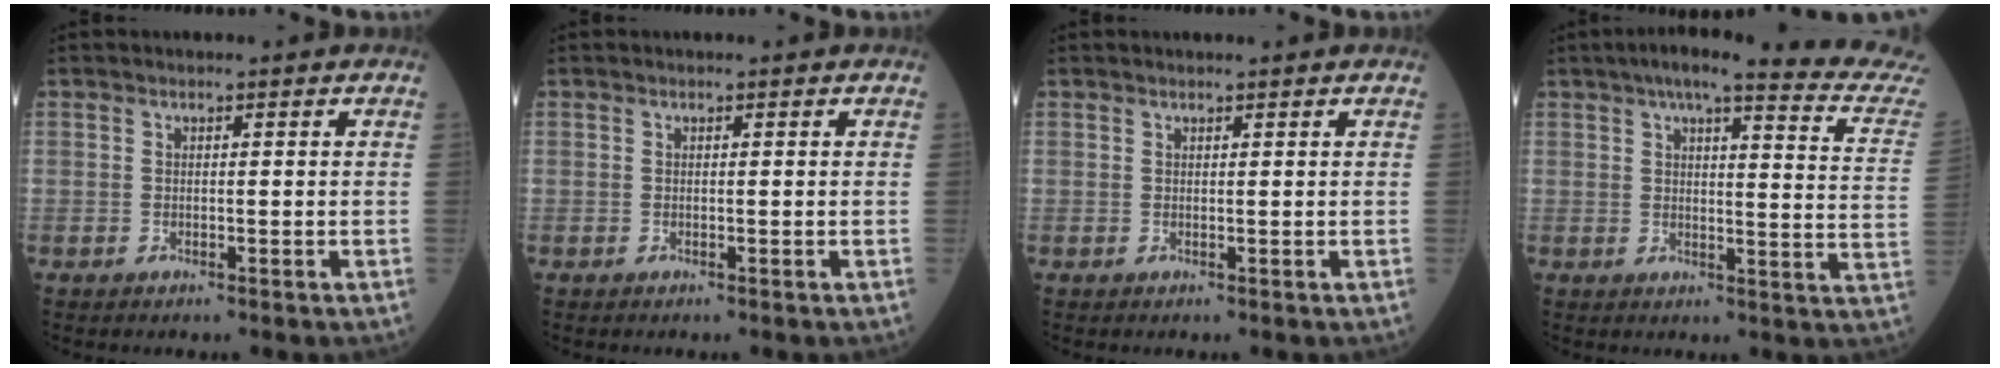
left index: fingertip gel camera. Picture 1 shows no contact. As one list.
[{"total": 0.0}, {"total": 0.7, "force": [0.7, -0.2, 0.2], "torque": [-0.010, 0.004, 0.018]}, {"total": 20.3, "force": [18.2, 0.0, 9.0], "torque": [-0.112, -0.050, 0.205]}]